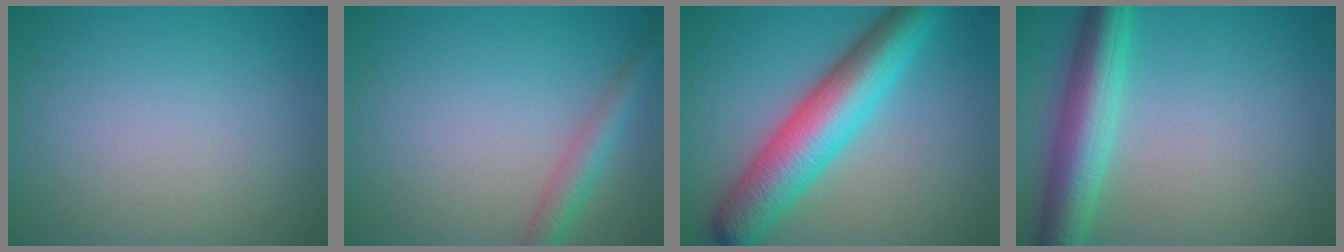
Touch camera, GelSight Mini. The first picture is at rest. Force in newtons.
{"total": 2.8, "press": 2.8, "slide": 0.1}
{"total": 8.9, "press": 8.9, "slide": 0.1}
{"total": 6.3, "press": 6.3, "slide": 0.1}